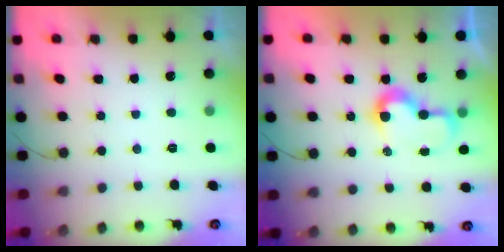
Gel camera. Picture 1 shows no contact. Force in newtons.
{"total": 8.5, "press": 8.5, "slide": 0.1}